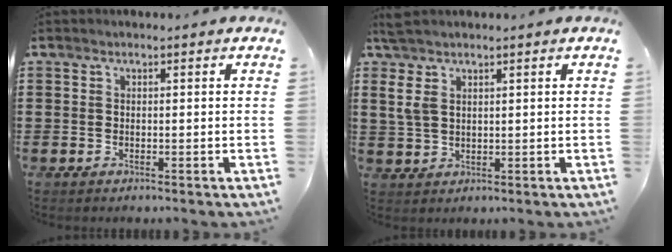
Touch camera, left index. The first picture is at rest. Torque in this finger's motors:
{"motor_torque": [0.84, -0.85, 0.38, 0.12]}